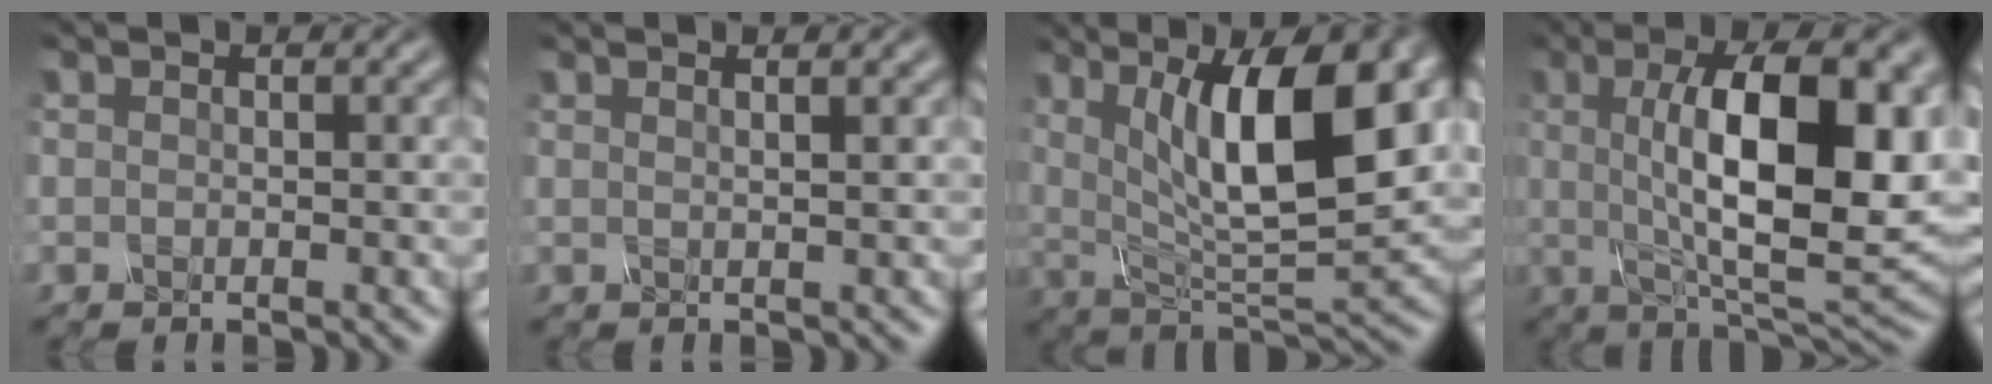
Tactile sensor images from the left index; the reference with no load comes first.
{"total": 2.6, "force": [1.4, 1.1, 1.8], "torque": [0.001, 0.015, -0.011]}
{"total": 12.0, "force": [3.3, 3.9, 10.9], "torque": [-0.161, -0.002, 0.055]}
{"total": 13.3, "force": [1.1, 4.5, 12.5], "torque": [-0.172, 0.002, 0.012]}